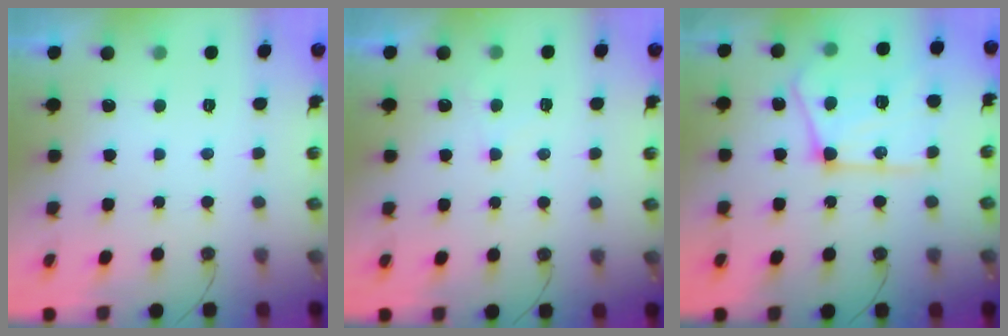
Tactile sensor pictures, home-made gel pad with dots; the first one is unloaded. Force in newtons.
{"total": 4.9, "press": 4.9, "slide": 0.7}
{"total": 20.7, "press": 20.6, "slide": 2.2}